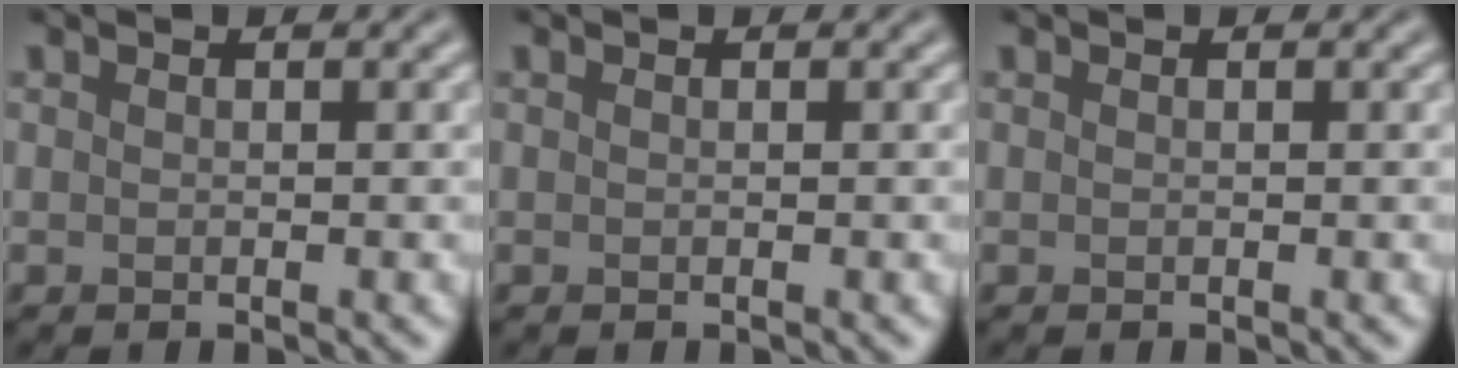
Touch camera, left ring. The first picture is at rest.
{"total": 0.0}
{"total": 0.0}